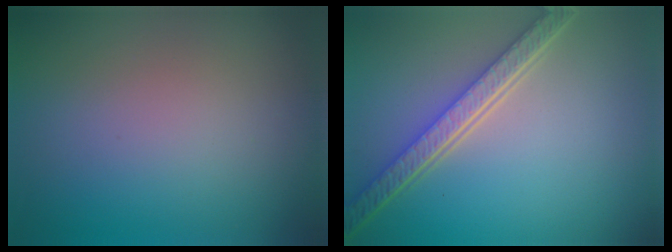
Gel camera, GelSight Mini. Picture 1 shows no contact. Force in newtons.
{"total": 5.6, "press": 4.2, "slide": 3.8}